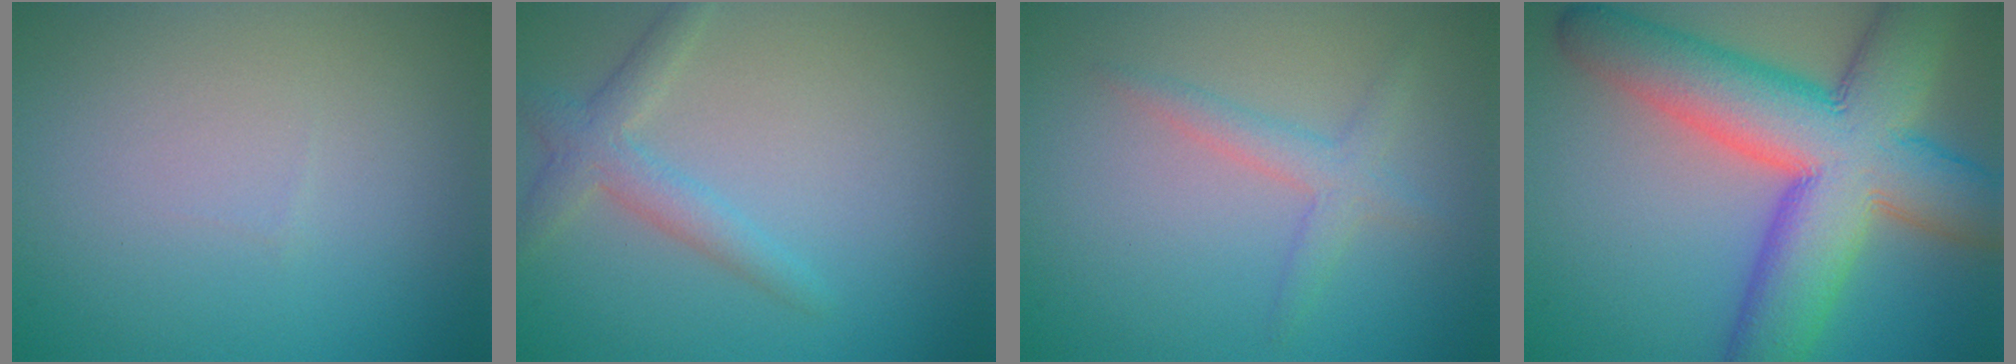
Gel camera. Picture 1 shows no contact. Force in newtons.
{"total": 2.7, "press": 2.7, "slide": 0.1}
{"total": 2.1, "press": 2.1, "slide": 0.2}
{"total": 14.0, "press": 14.0, "slide": 0.5}